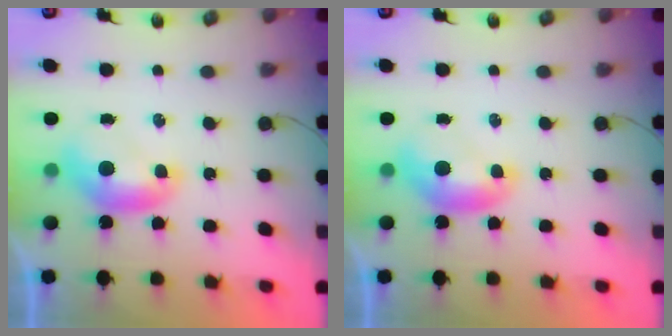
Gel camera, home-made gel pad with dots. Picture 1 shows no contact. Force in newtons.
{"total": 0.0}